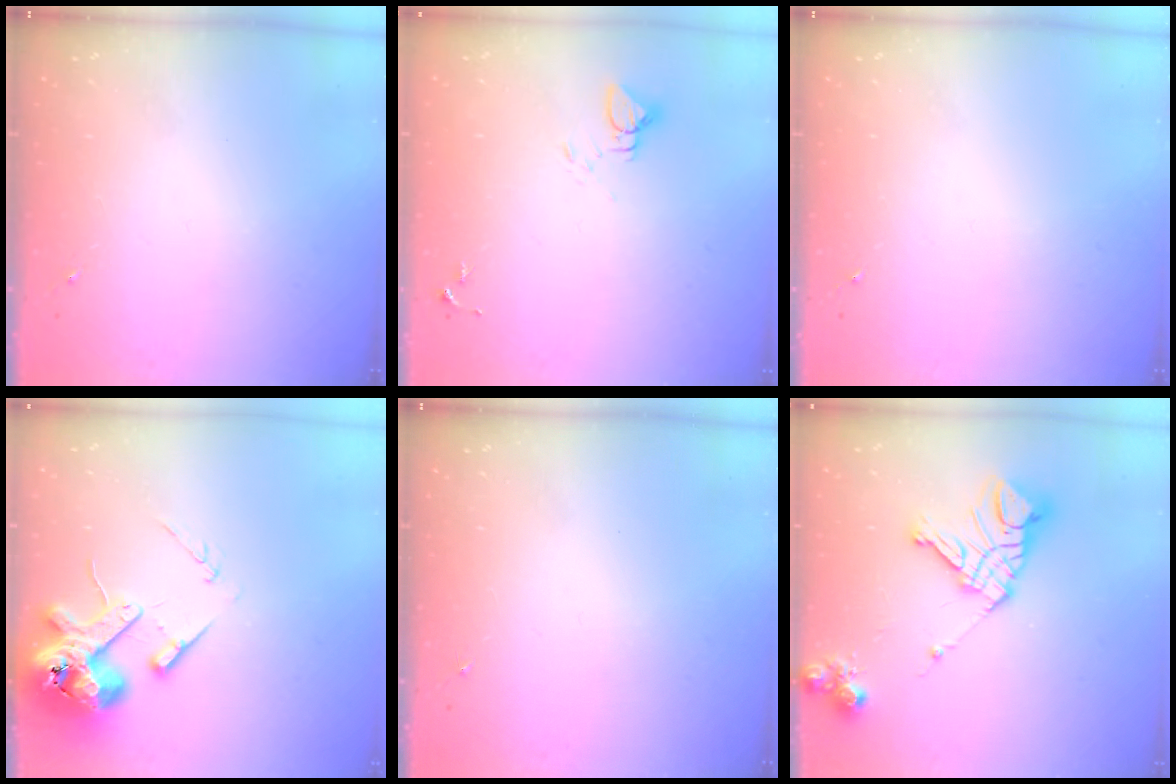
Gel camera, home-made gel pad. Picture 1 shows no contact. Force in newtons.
{"total": 3.1, "press": 3.1, "slide": 0.1}
{"total": 0.0}
{"total": 14.6, "press": 14.4, "slide": 2.5}
{"total": 0.0}
{"total": 16.3, "press": 16.2, "slide": 1.8}